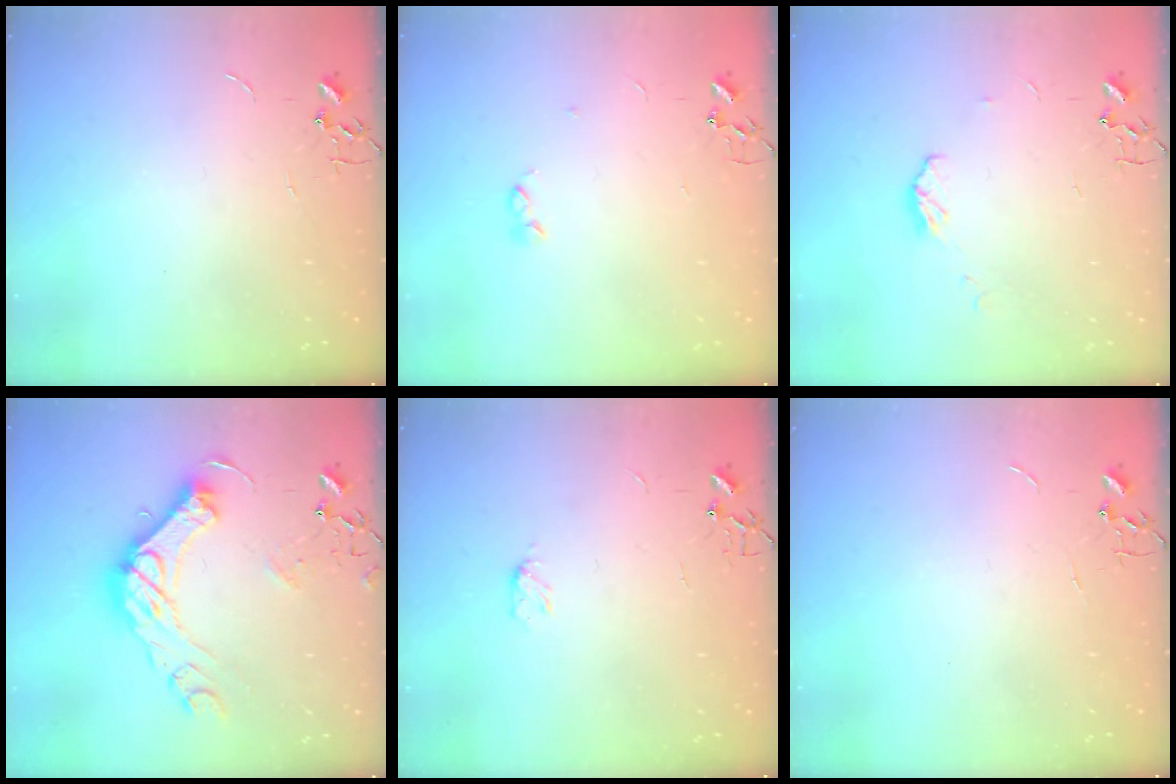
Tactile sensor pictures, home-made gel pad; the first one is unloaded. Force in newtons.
{"total": 2.8, "press": 2.7, "slide": 0.5}
{"total": 5.7, "press": 5.7, "slide": 0.4}
{"total": 18.8, "press": 18.7, "slide": 1.8}
{"total": 3.4, "press": 3.4, "slide": 0.5}
{"total": 0.0}